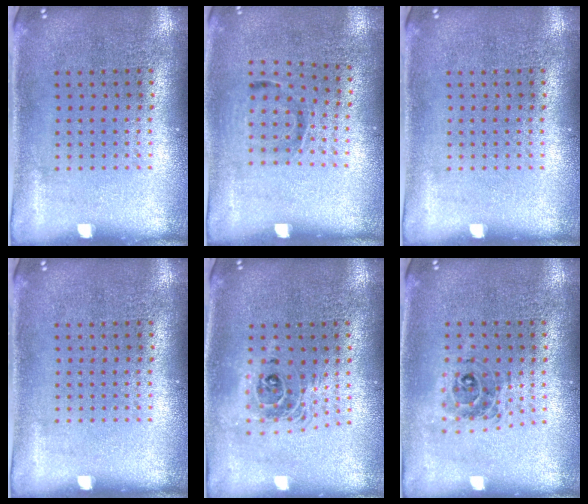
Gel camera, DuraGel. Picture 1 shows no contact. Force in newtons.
{"total": 0.9, "press": 0.7, "slide": 0.6}
{"total": 0.0}
{"total": 0.0}
{"total": 1.7, "press": 1.4, "slide": 0.9}
{"total": 0.8, "press": 0.8, "slide": 0.2}